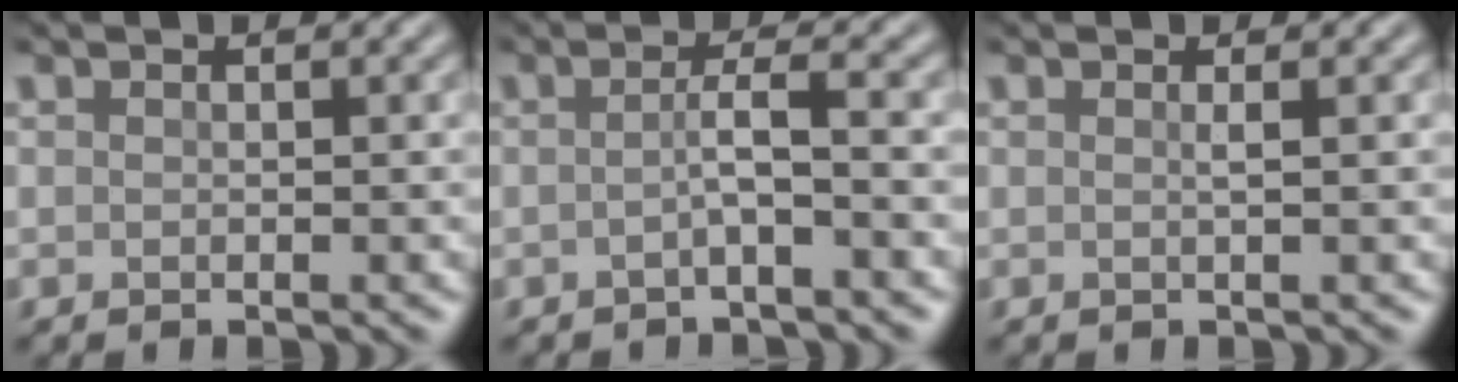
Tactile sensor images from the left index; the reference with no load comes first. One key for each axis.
{"total": 2.2, "fx": -0.6, "fy": 0.2, "fz": 2.1, "tx": -0.040, "ty": 0.004, "tz": -0.018}
{"total": 0.9, "fx": 0.2, "fy": 0.3, "fz": 0.9, "tx": -0.006, "ty": 0.002, "tz": -0.003}